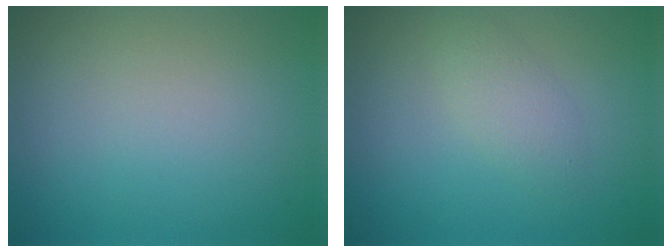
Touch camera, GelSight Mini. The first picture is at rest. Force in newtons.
{"total": 1.9, "press": 1.9, "slide": 0.1}